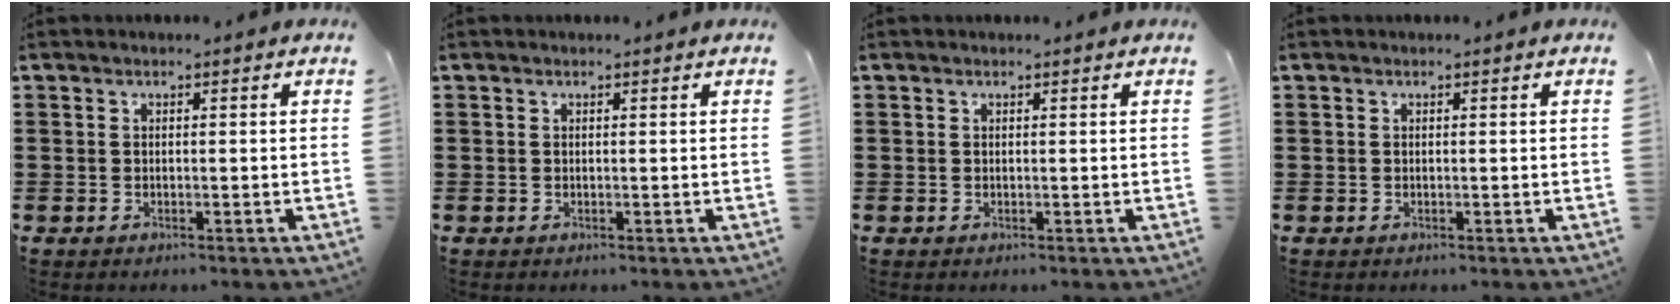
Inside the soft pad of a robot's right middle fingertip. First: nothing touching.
{"total": 0.0}
{"total": 0.0}
{"total": 0.0}